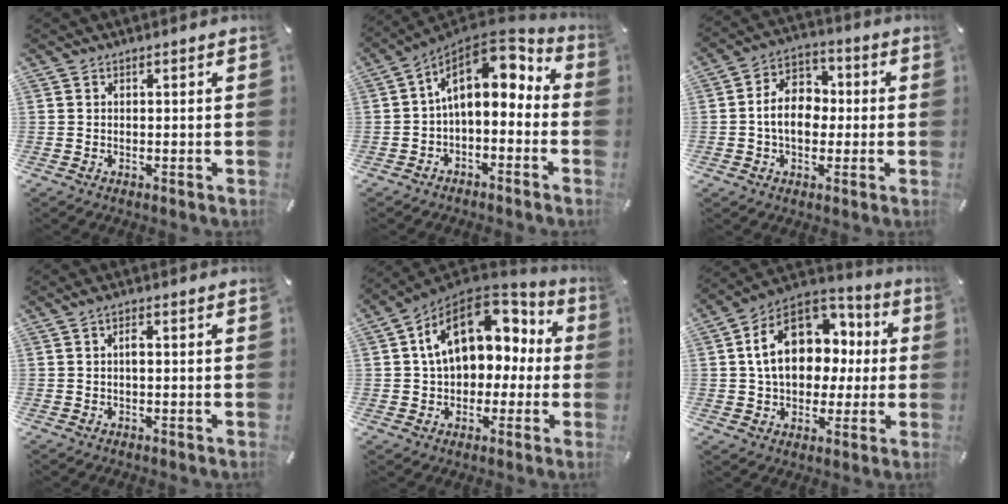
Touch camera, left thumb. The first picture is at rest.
{"total": 12.6, "force": [4.5, 7.4, 9.2], "torque": [-0.142, -0.043, 0.076]}
{"total": 9.9, "force": [-0.8, 7.6, 6.3], "torque": [-0.115, 0.019, -0.014]}
{"total": 2.1, "force": [0.1, 0.9, 1.9], "torque": [-0.038, 0.004, 0.000]}
{"total": 16.8, "force": [4.4, 11.9, 10.9], "torque": [-0.184, -0.008, 0.079]}
{"total": 18.9, "force": [3.6, 13.9, 12.3], "torque": [-0.206, -0.005, 0.067]}